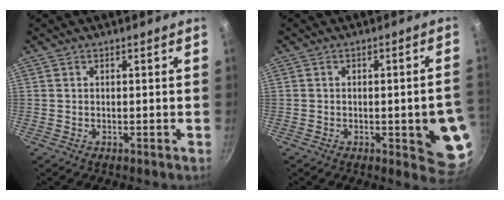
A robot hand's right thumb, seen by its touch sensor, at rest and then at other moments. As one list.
[{"total": 10.6, "force": [-1.9, 3.2, 10.0], "torque": [-0.090, 0.008, -0.019]}]